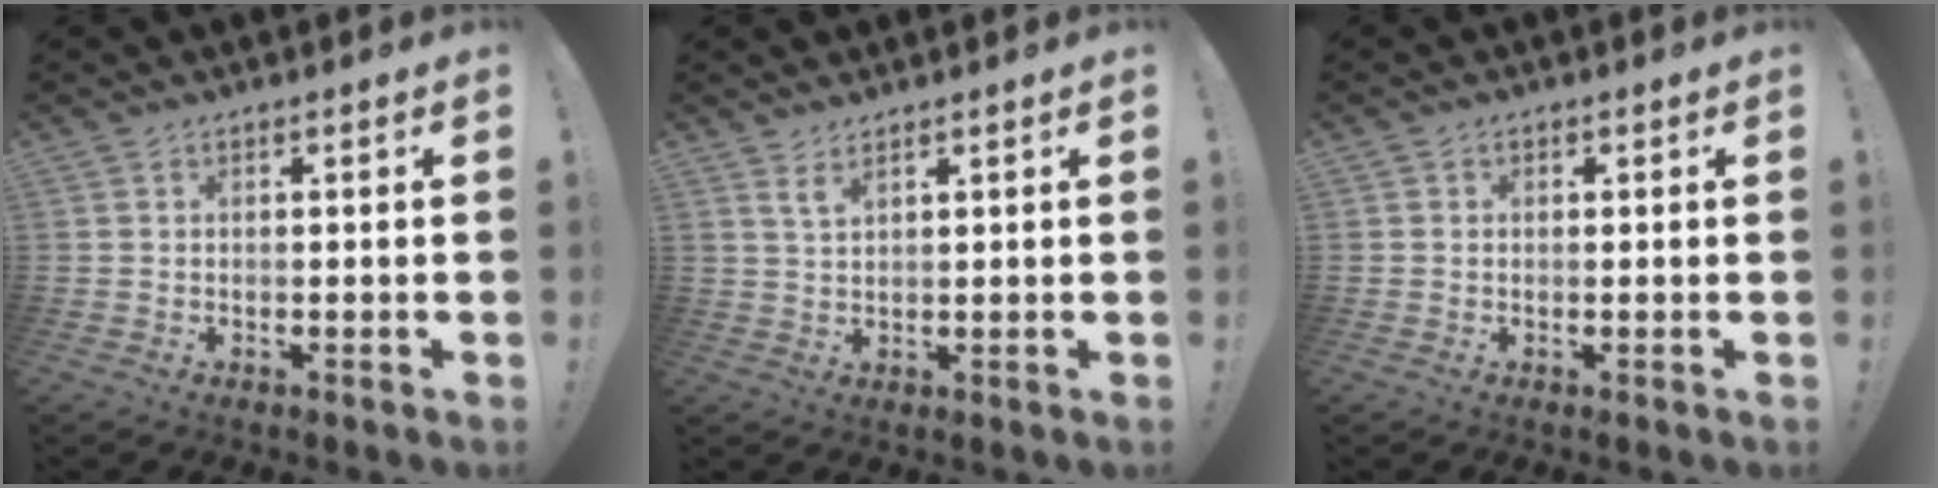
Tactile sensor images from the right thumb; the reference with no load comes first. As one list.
[{"total": 3.1, "force": [2.2, 0.6, 2.1], "torque": [-0.039, -0.010, 0.039]}, {"total": 0.8, "force": [0.1, 0.8, 0.1], "torque": [0.007, -0.002, 0.001]}]